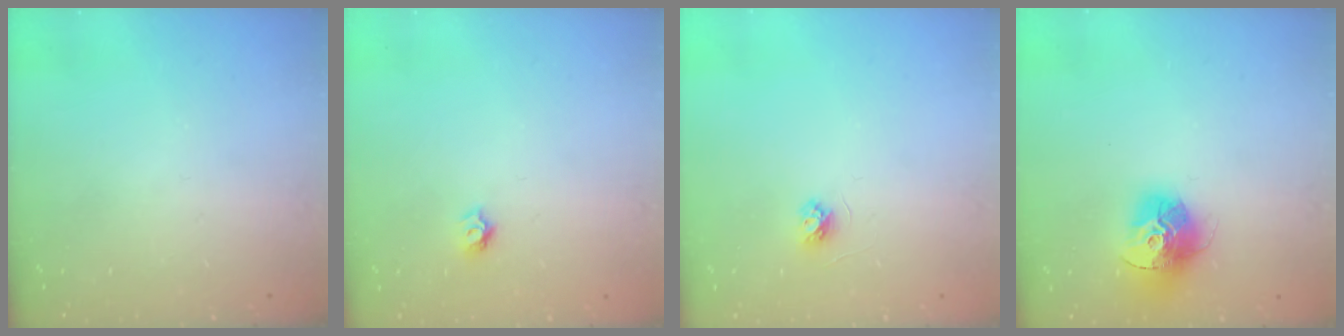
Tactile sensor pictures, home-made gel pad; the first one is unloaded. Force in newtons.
{"total": 4.2, "press": 4.2, "slide": 0.4}
{"total": 3.8, "press": 3.7, "slide": 0.5}
{"total": 15.2, "press": 15.2, "slide": 1.5}